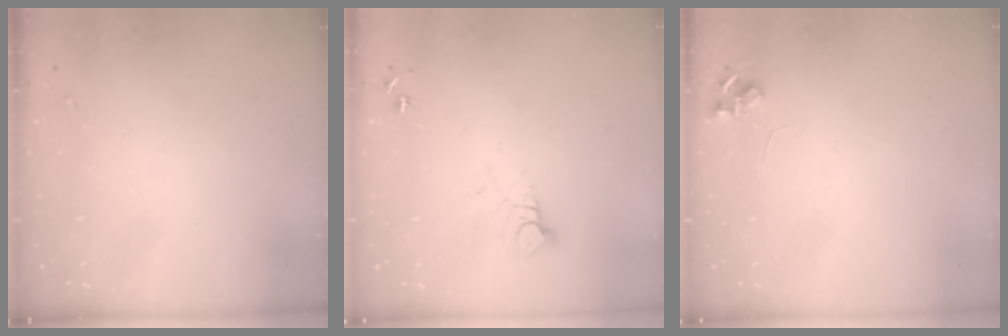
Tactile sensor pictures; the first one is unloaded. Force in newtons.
{"total": 6.3, "press": 6.3, "slide": 0.1}
{"total": 5.8, "press": 5.8, "slide": 0.8}